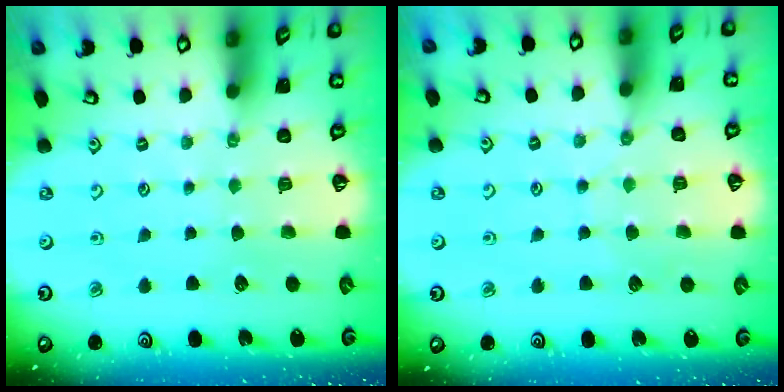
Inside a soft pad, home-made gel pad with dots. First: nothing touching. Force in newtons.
{"total": 4.3, "press": 4.2, "slide": 0.5}